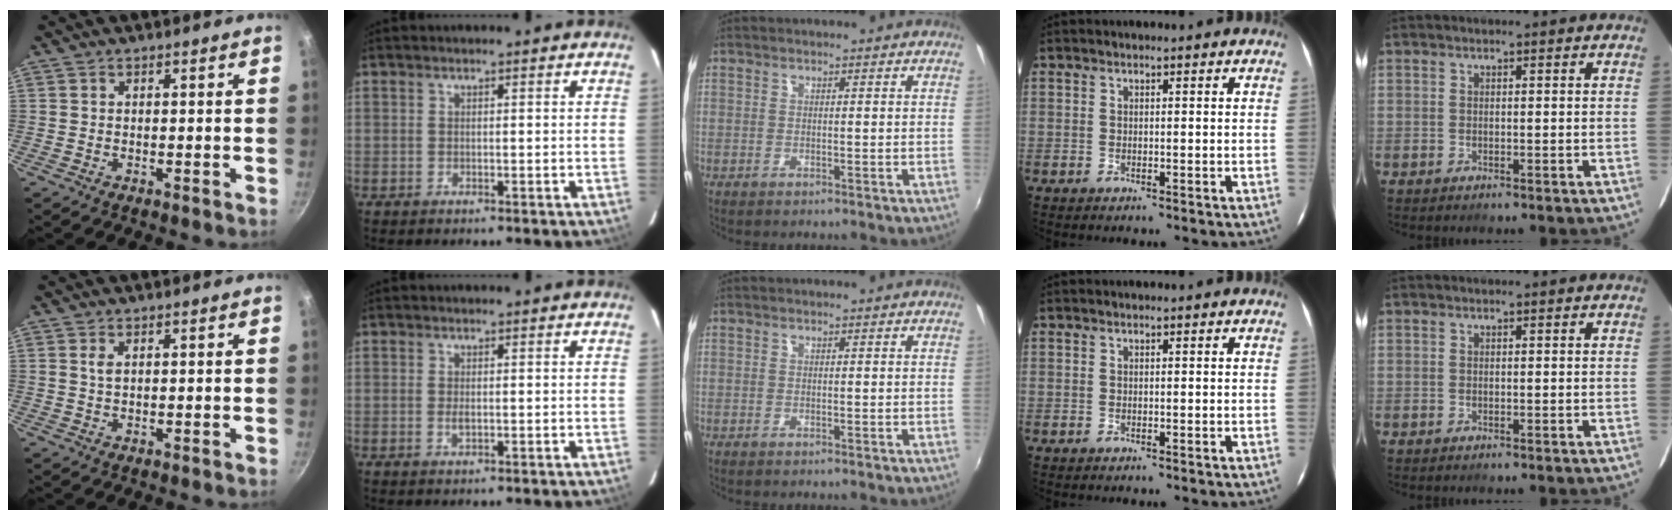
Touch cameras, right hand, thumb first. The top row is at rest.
{"thumb": {"total": 1.4, "force": [0.5, 0.7, 1.2], "torque": [-0.022, 0.000, 0.010]}, "index": {"total": 1.4, "force": [-0.2, 0.7, 1.1], "torque": [-0.022, -0.002, -0.002]}}